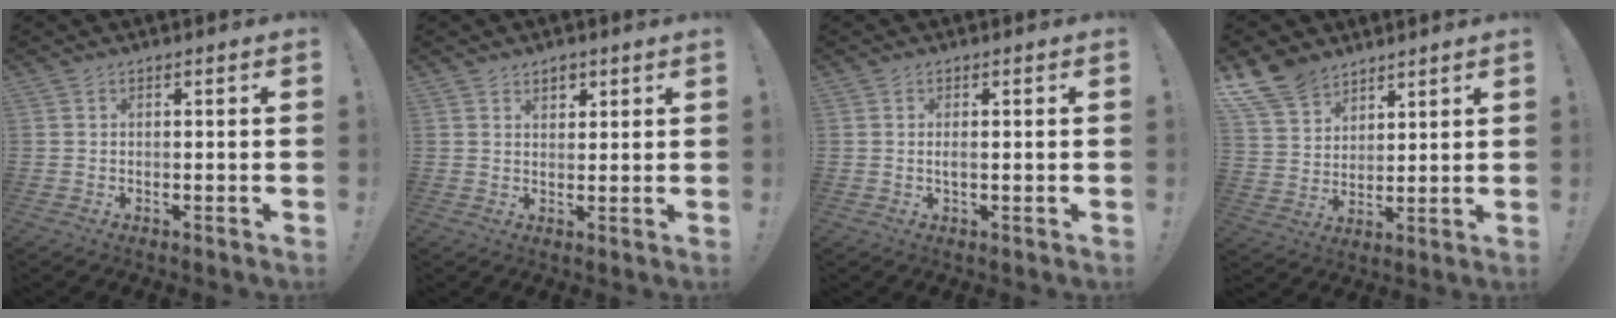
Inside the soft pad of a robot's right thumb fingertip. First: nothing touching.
{"total": 2.7, "force": [1.9, 1.7, 0.8], "torque": [0.001, -0.013, 0.032]}
{"total": 1.4, "force": [-0.2, 0.1, 1.3], "torque": [-0.023, 0.001, -0.006]}
{"total": 11.3, "force": [9.0, 6.1, 3.2], "torque": [-0.068, -0.060, 0.177]}